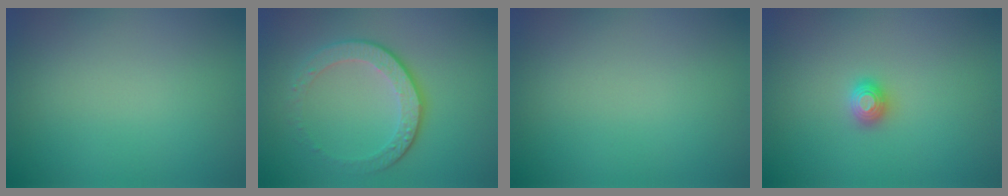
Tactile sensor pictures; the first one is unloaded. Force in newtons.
{"total": 4.1, "press": 3.0, "slide": 2.8}
{"total": 0.0}
{"total": 1.2, "press": 1.2, "slide": 0.1}